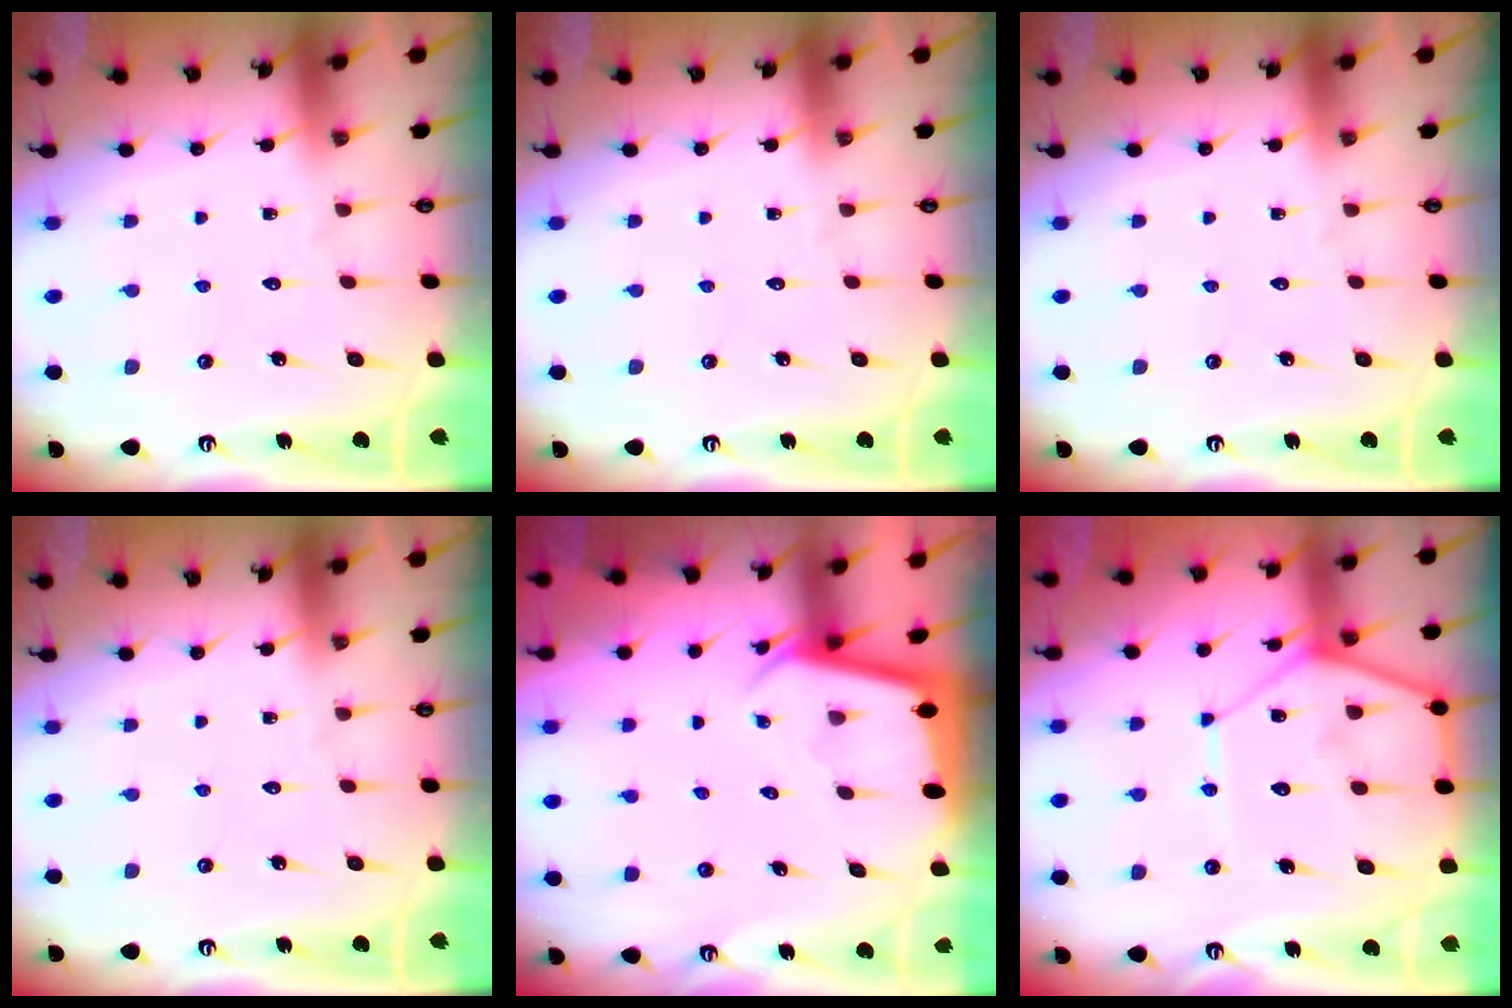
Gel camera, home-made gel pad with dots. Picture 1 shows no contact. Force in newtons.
{"total": 0.0}
{"total": 0.0}
{"total": 0.0}
{"total": 2.3, "press": 2.3, "slide": 0.1}
{"total": 11.6, "press": 11.6, "slide": 1.1}